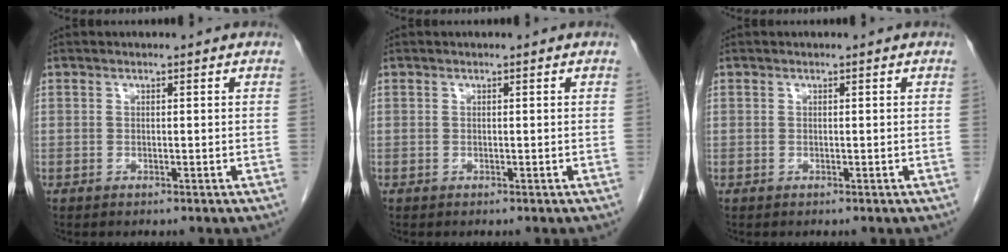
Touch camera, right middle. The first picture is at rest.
{"total": 0.0}
{"total": 0.0}